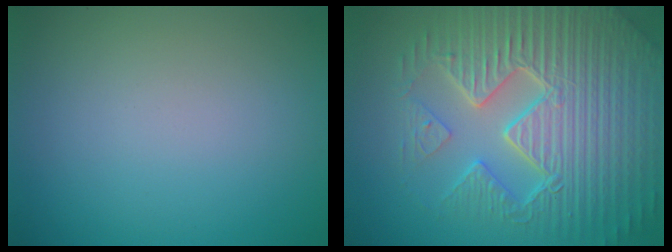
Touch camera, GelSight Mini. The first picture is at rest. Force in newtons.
{"total": 9.6, "press": 6.8, "slide": 6.8}